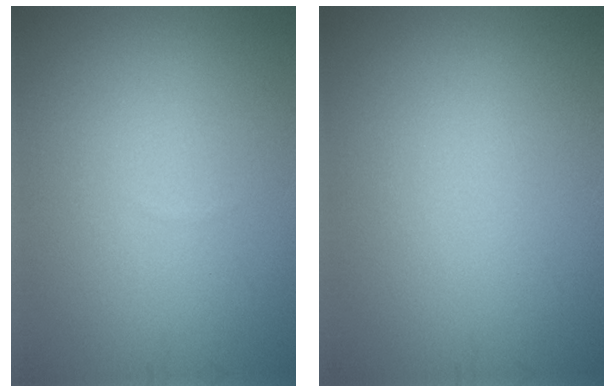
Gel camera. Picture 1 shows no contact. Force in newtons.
{"total": 0.0}